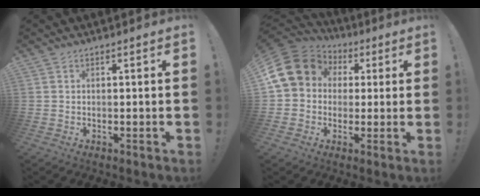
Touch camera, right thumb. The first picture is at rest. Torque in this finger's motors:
{"motor_torque": [0.43, 0.37, 1.04, -0.12, 0.11]}